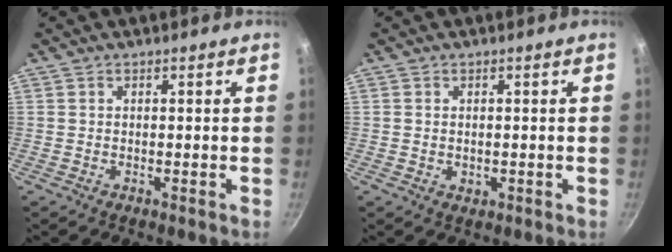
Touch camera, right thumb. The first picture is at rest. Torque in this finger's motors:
{"motor_torque": [-0.30, 0.08, -0.41, 0.32, 0.00]}